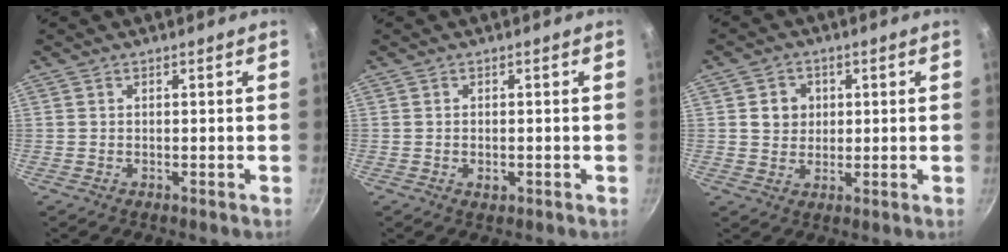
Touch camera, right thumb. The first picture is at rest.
{"total": 1.7, "force": [-0.5, 1.1, 1.2], "torque": [-0.018, 0.000, -0.007]}
{"total": 4.9, "force": [1.0, 4.5, 1.7], "torque": [0.000, 0.002, 0.015]}